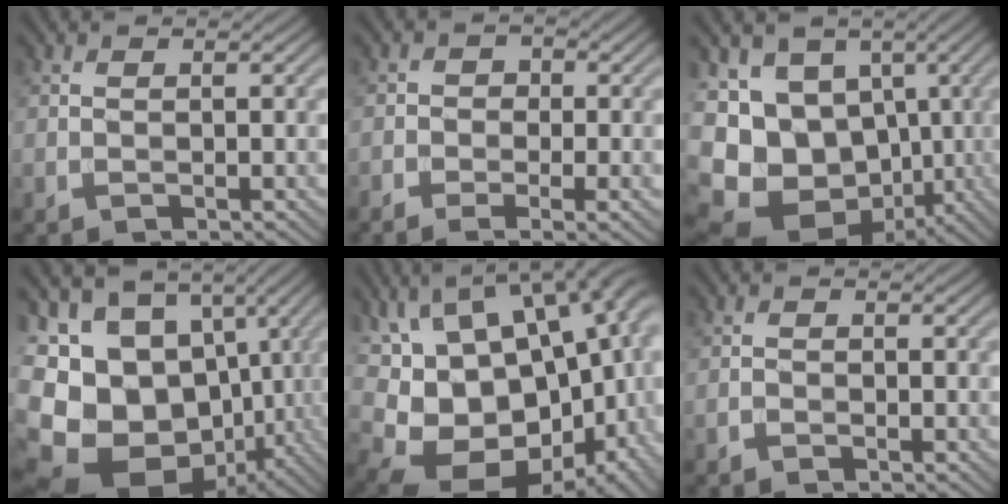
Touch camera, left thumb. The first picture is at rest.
{"total": 5.1, "force": [-2.3, 3.1, 3.4], "torque": [-0.036, -0.004, -0.033]}
{"total": 14.5, "force": [-2.2, 12.0, 7.9], "torque": [-0.189, -0.034, -0.026]}
{"total": 18.2, "force": [-2.7, 14.5, 10.7], "torque": [-0.233, -0.031, -0.027]}
{"total": 20.5, "force": [0.4, 12.3, 16.5], "torque": [-0.257, -0.036, 0.061]}
{"total": 0.8, "force": [-0.7, 0.3, 0.3], "torque": [-0.004, 0.001, -0.014]}